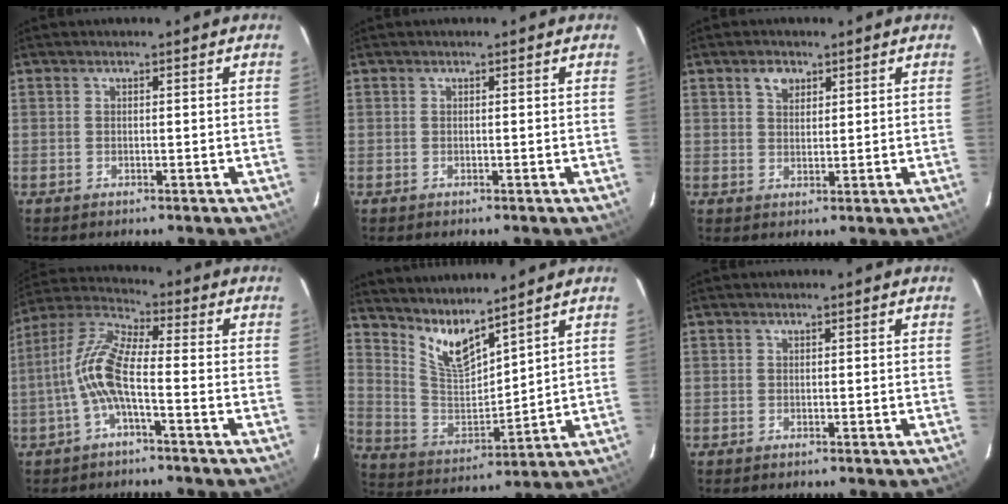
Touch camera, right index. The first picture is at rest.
{"total": 0.0}
{"total": 3.0, "force": [1.9, 1.7, 1.5], "torque": [-0.023, 0.008, 0.034]}
{"total": 9.4, "force": [-2.7, 2.1, 8.8], "torque": [-0.199, 0.014, -0.055]}
{"total": 9.8, "force": [8.3, 1.4, 5.1], "torque": [-0.106, -0.023, 0.168]}
{"total": 0.0}